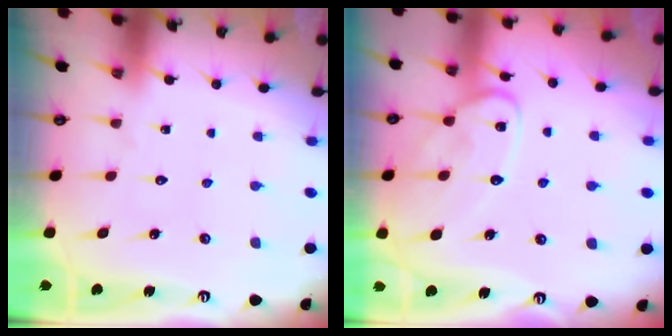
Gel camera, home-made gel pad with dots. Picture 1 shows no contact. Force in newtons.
{"total": 12.7, "press": 12.7, "slide": 1.0}